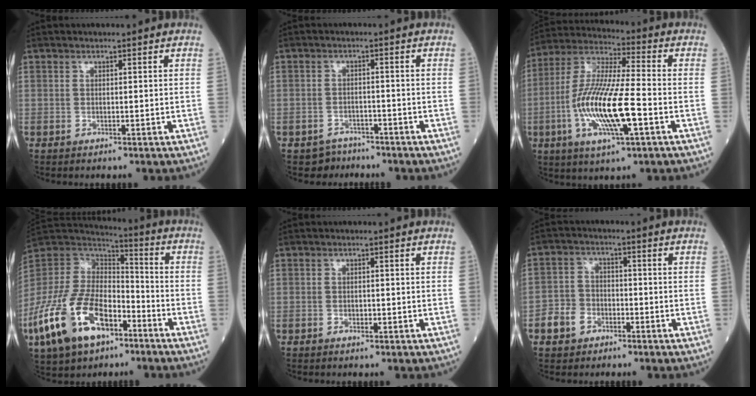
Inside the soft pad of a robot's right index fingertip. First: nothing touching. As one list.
[{"total": 3.1, "force": [-2.4, 1.9, -0.5], "torque": [0.006, 0.008, -0.036]}, {"total": 15.7, "force": [-4.1, 2.4, 15.0], "torque": [-0.307, -0.008, -0.075]}, {"total": 19.2, "force": [-9.7, 9.6, 13.6], "torque": [-0.292, -0.005, -0.177]}, {"total": 0.7, "force": [-0.3, 0.5, 0.5], "torque": [-0.008, 0.001, -0.004]}, {"total": 4.8, "force": [-2.4, 3.9, 1.6], "torque": [-0.033, 0.015, -0.044]}]